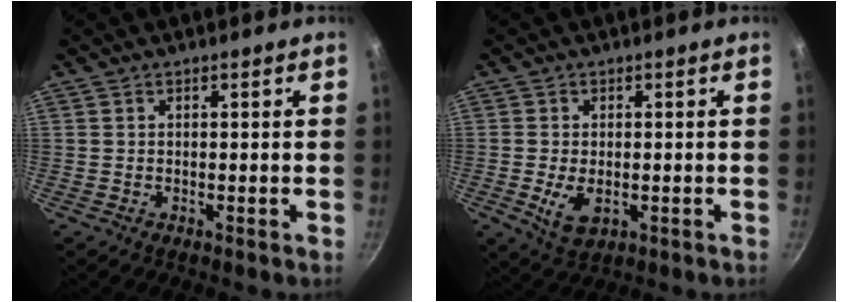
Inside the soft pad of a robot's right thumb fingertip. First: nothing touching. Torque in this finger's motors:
{"motor_torque": [-0.20, 0.38, 0.29, 0.50, -0.04]}